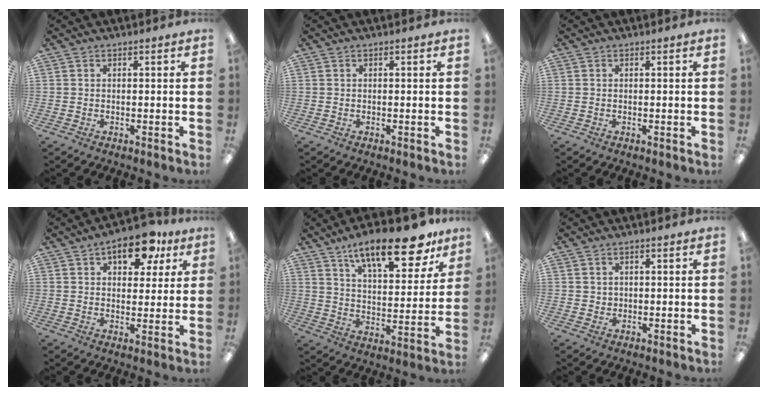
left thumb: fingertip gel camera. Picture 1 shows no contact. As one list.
[{"total": 0.0}, {"total": 0.0}, {"total": 11.9, "force": [6.5, 6.4, 7.7], "torque": [-0.090, -0.021, 0.105]}, {"total": 19.5, "force": [13.6, 6.8, 12.2], "torque": [-0.179, -0.080, 0.220]}, {"total": 1.3, "force": [0.7, 1.1, 0.0], "torque": [-0.003, 0.002, 0.013]}]